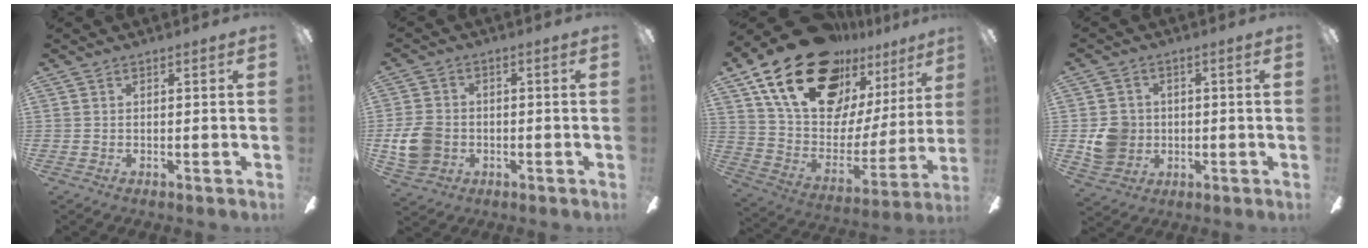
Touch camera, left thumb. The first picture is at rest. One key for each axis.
{"total": 8.6, "fx": -1.4, "fy": 7.2, "fz": 4.7, "tx": -0.106, "ty": 0.016, "tz": -0.023}
{"total": 26.5, "fx": 17.7, "fy": 13.7, "fz": 14.2, "tx": -0.248, "ty": -0.102, "tz": 0.328}
{"total": 7.5, "fx": -0.2, "fy": 7.1, "fz": 2.4, "tx": -0.047, "ty": 0.012, "tz": 0.000}